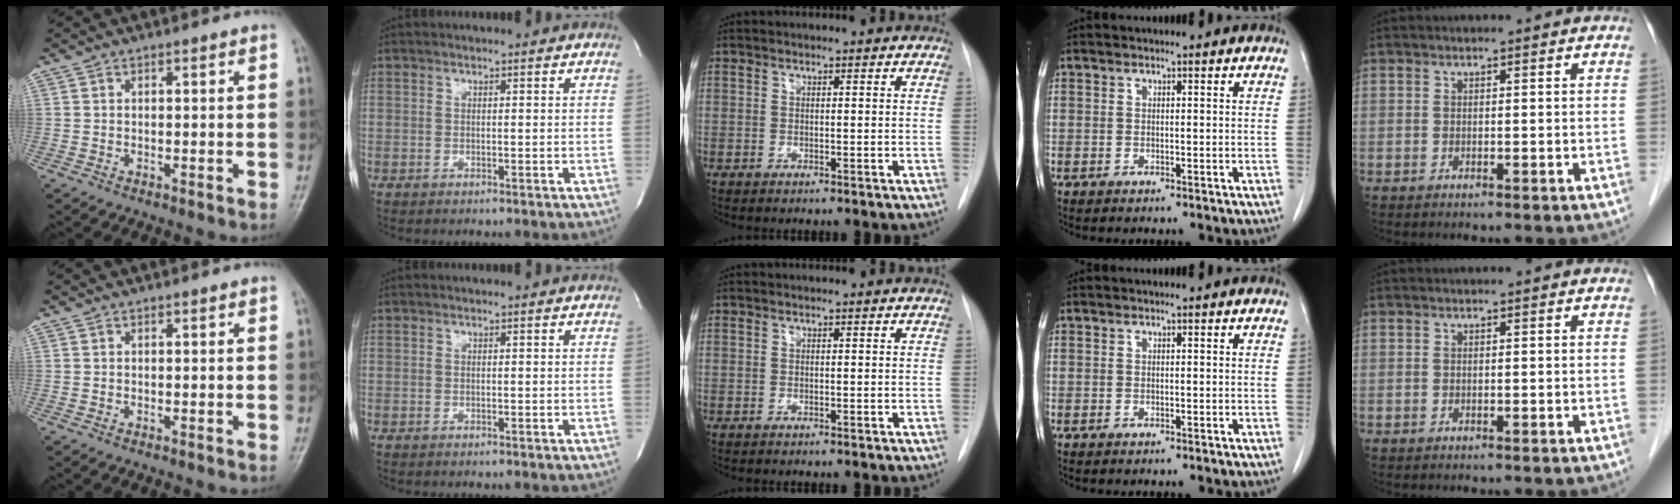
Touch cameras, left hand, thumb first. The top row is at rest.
{}